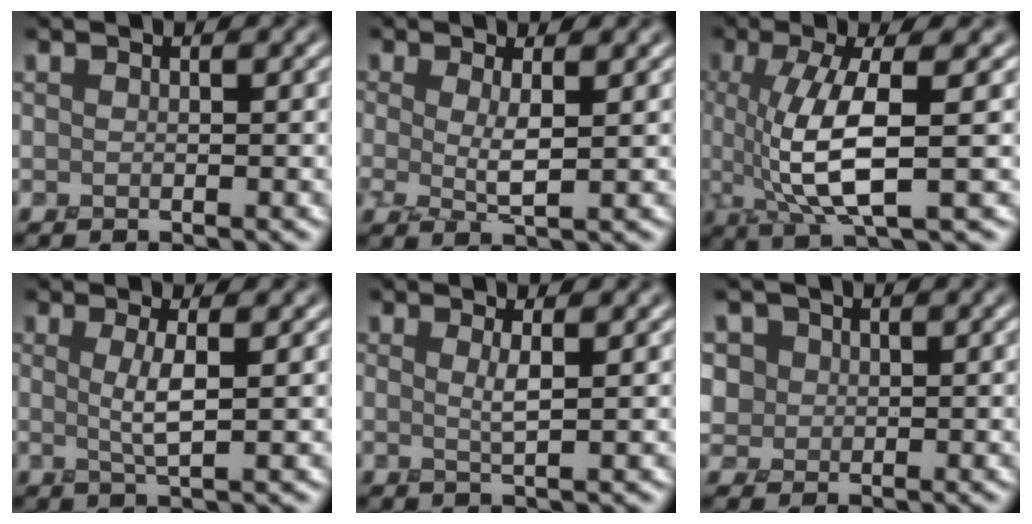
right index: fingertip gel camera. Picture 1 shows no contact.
{"total": 2.0, "force": [0.2, 0.3, 2.0], "torque": [-0.043, -0.012, 0.007]}
{"total": 6.9, "force": [-0.1, 1.8, 6.6], "torque": [-0.125, -0.009, 0.008]}
{"total": 2.2, "force": [0.2, 0.4, 2.2], "torque": [-0.040, -0.007, 0.006]}
{"total": 1.1, "force": [0.3, 0.2, 1.1], "torque": [-0.018, -0.007, 0.003]}
{"total": 2.6, "force": [0.9, 2.4, 0.4], "torque": [-0.014, 0.007, 0.027]}